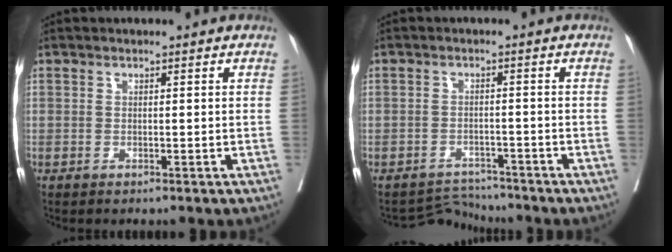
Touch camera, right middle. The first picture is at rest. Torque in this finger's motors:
{"motor_torque": [-1.09, -0.05, -0.48, -0.15]}